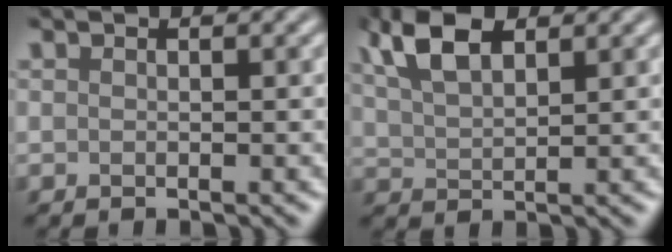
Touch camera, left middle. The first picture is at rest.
{"total": 5.6, "force": [3.1, 2.7, 3.9], "torque": [-0.092, 0.011, 0.060]}